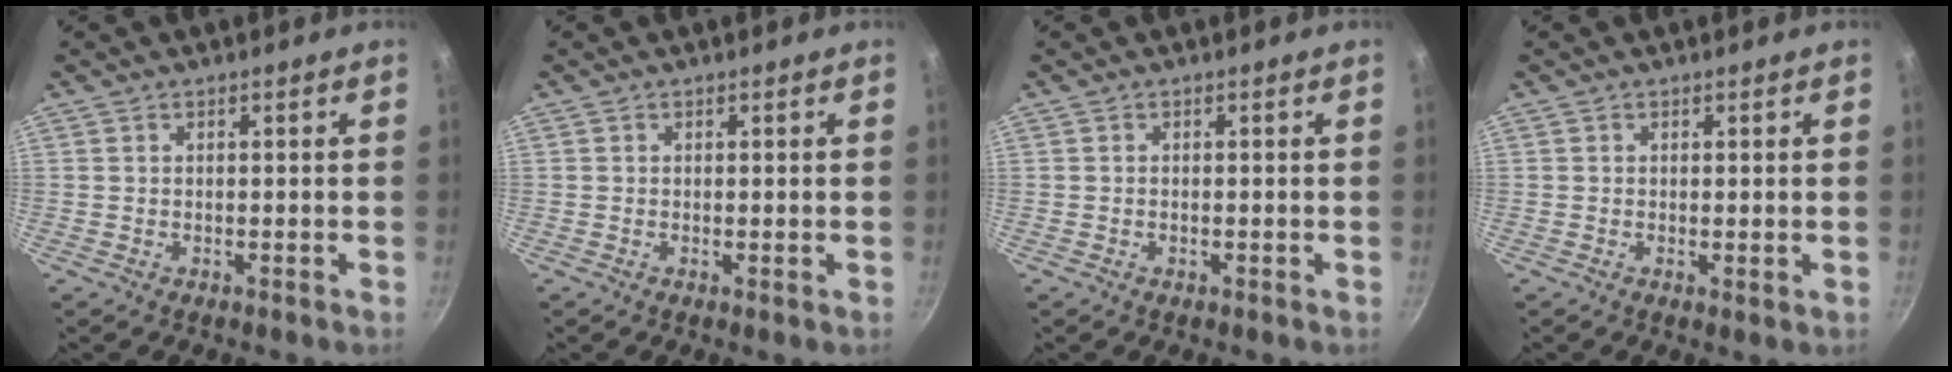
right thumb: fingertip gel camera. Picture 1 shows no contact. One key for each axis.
{"total": 0.0}
{"total": 0.6, "fx": -0.2, "fy": 0.3, "fz": 0.4, "tx": -0.008, "ty": 0.002, "tz": -0.004}
{"total": 0.7, "fx": 0.2, "fy": 0.3, "fz": 0.7, "tx": -0.010, "ty": -0.008, "tz": -0.001}